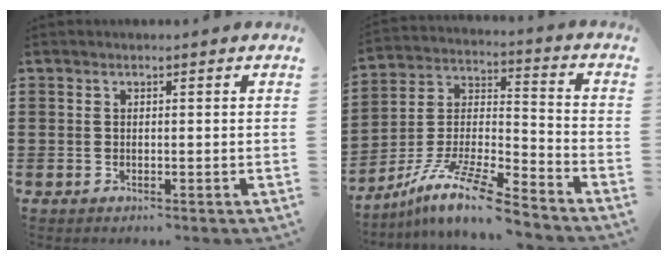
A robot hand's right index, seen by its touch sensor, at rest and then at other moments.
{"total": 11.5, "force": [-9.4, 1.3, 6.4], "torque": [-0.127, 0.011, -0.187]}